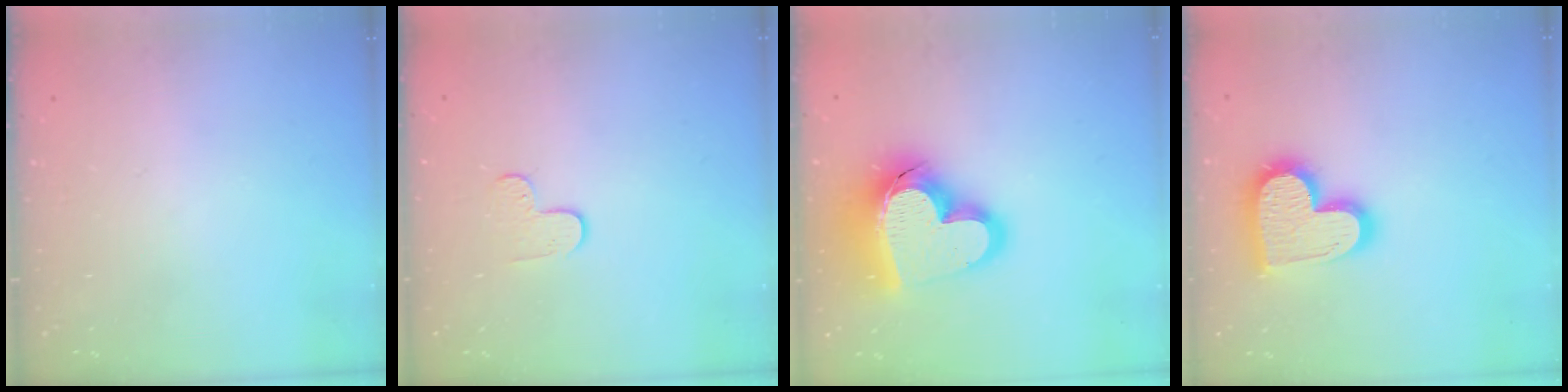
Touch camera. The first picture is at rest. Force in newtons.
{"total": 5.5, "press": 5.5, "slide": 0.5}
{"total": 23.0, "press": 22.9, "slide": 2.3}
{"total": 17.9, "press": 17.8, "slide": 1.3}